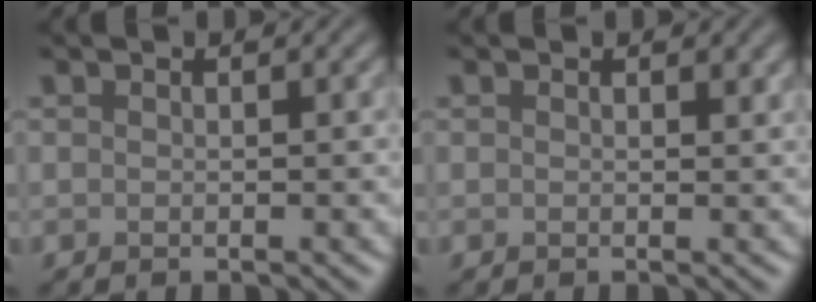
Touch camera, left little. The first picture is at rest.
{"total": 0.6, "force": [0.4, 0.3, 0.4], "torque": [-0.004, -0.003, 0.005]}